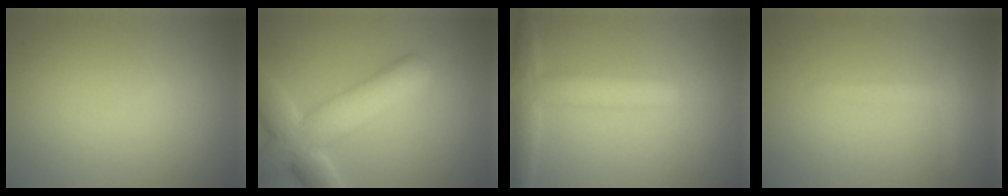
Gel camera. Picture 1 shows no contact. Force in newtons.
{"total": 8.2, "press": 8.1, "slide": 0.7}
{"total": 4.0, "press": 4.0, "slide": 0.2}
{"total": 1.4, "press": 1.4, "slide": 0.2}